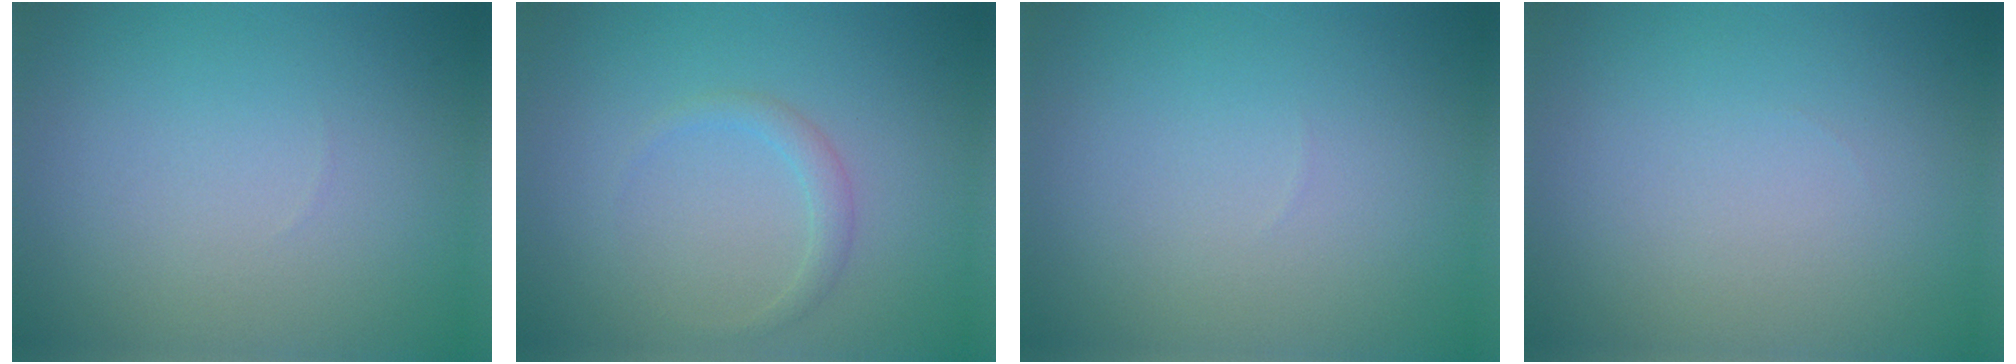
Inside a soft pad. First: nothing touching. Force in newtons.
{"total": 1.2, "press": 1.2, "slide": 0.1}
{"total": 0.0}
{"total": 0.0}